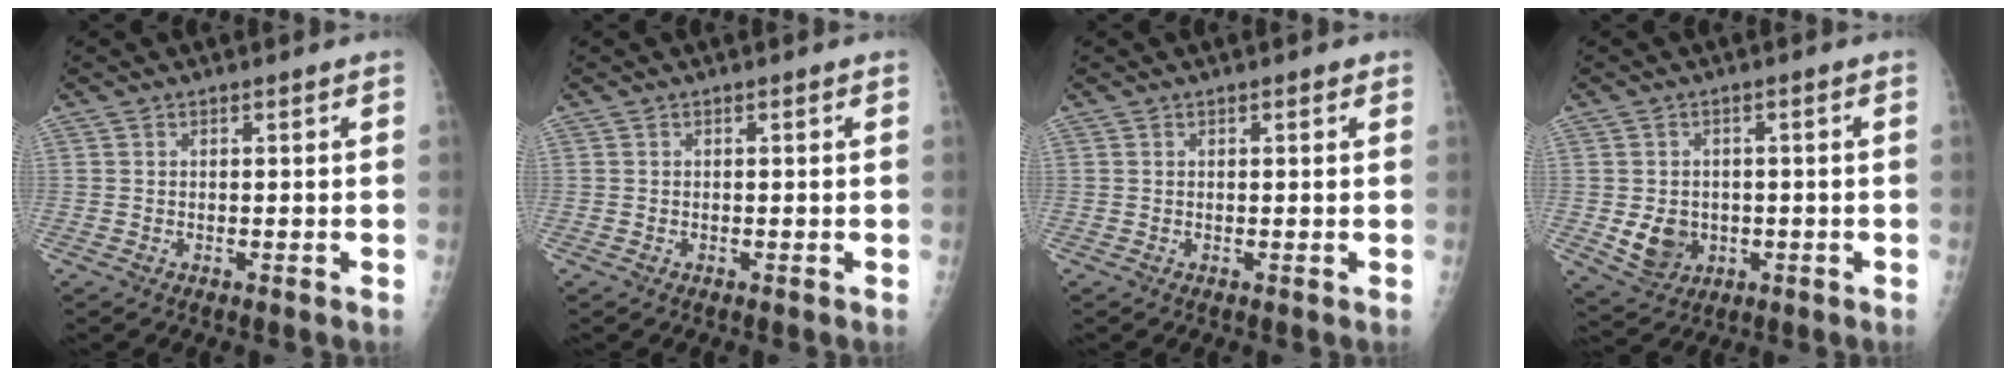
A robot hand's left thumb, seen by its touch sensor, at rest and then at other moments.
{"total": 0.0}
{"total": 0.8, "force": [0.4, 0.3, 0.6], "torque": [-0.008, 0.000, 0.003]}
{"total": 6.2, "force": [-1.0, 5.3, 3.0], "torque": [-0.029, 0.002, -0.001]}